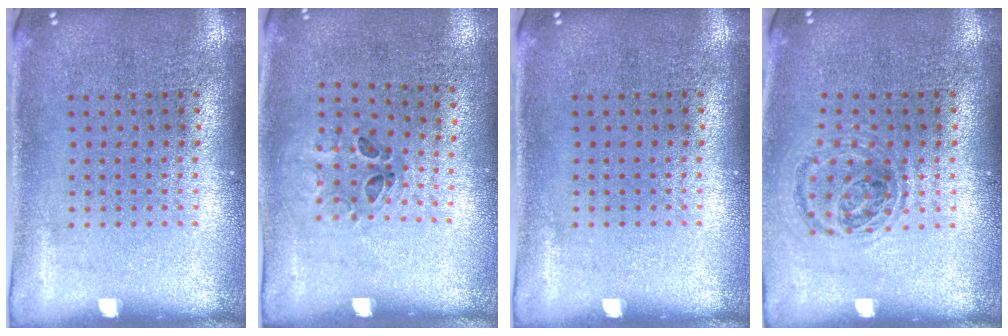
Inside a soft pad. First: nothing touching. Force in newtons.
{"total": 1.2, "press": 0.7, "slide": 1.0}
{"total": 0.0}
{"total": 0.9, "press": 0.9, "slide": 0.3}